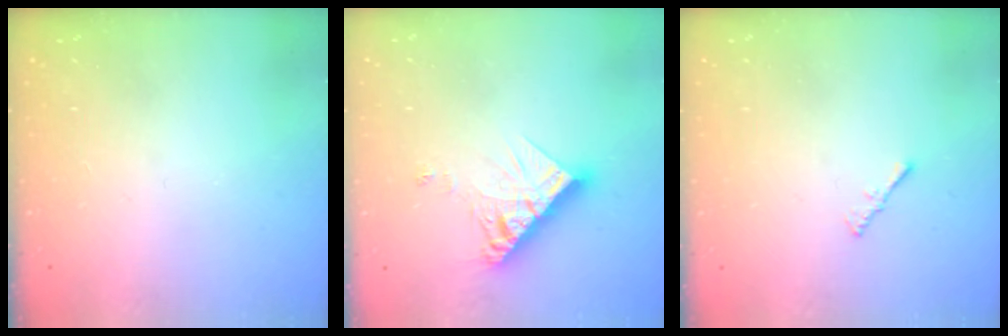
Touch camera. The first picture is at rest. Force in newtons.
{"total": 11.4, "press": 11.3, "slide": 1.2}
{"total": 0.7, "press": 0.6, "slide": 0.3}